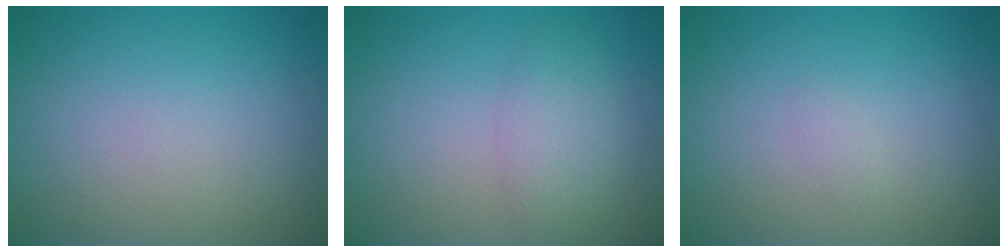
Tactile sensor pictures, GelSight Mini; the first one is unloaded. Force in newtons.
{"total": 2.8, "press": 2.8, "slide": 0.2}
{"total": 0.5, "press": 0.5, "slide": 0.1}